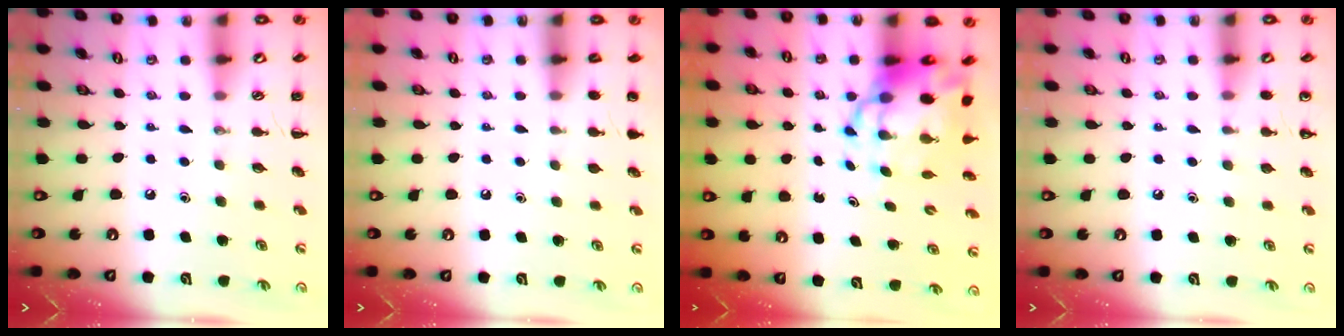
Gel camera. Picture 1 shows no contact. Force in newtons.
{"total": 1.1, "press": 1.1, "slide": 0.2}
{"total": 10.1, "press": 9.7, "slide": 2.8}
{"total": 4.2, "press": 4.0, "slide": 1.2}